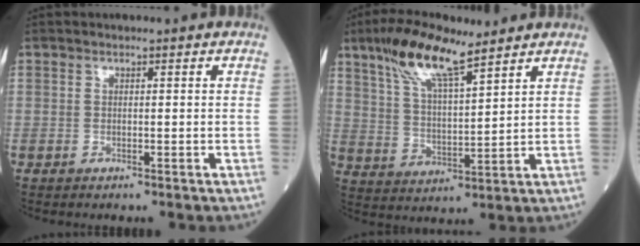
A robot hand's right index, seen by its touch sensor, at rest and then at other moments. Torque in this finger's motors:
{"motor_torque": [0.29, 0.51, 0.45, 0.12]}